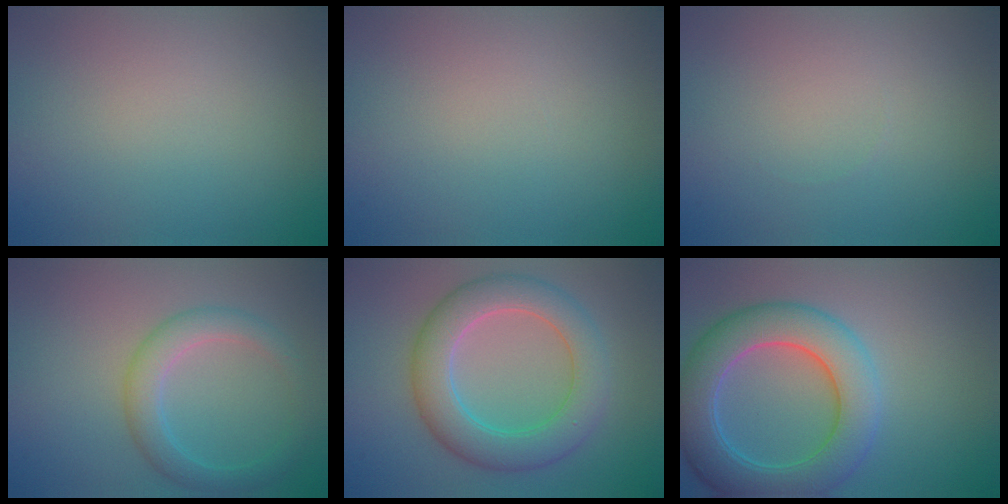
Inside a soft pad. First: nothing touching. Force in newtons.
{"total": 0.0}
{"total": 0.0}
{"total": 3.3, "press": 3.3, "slide": 0.2}
{"total": 6.5, "press": 6.5, "slide": 0.3}
{"total": 7.4, "press": 7.4, "slide": 0.2}